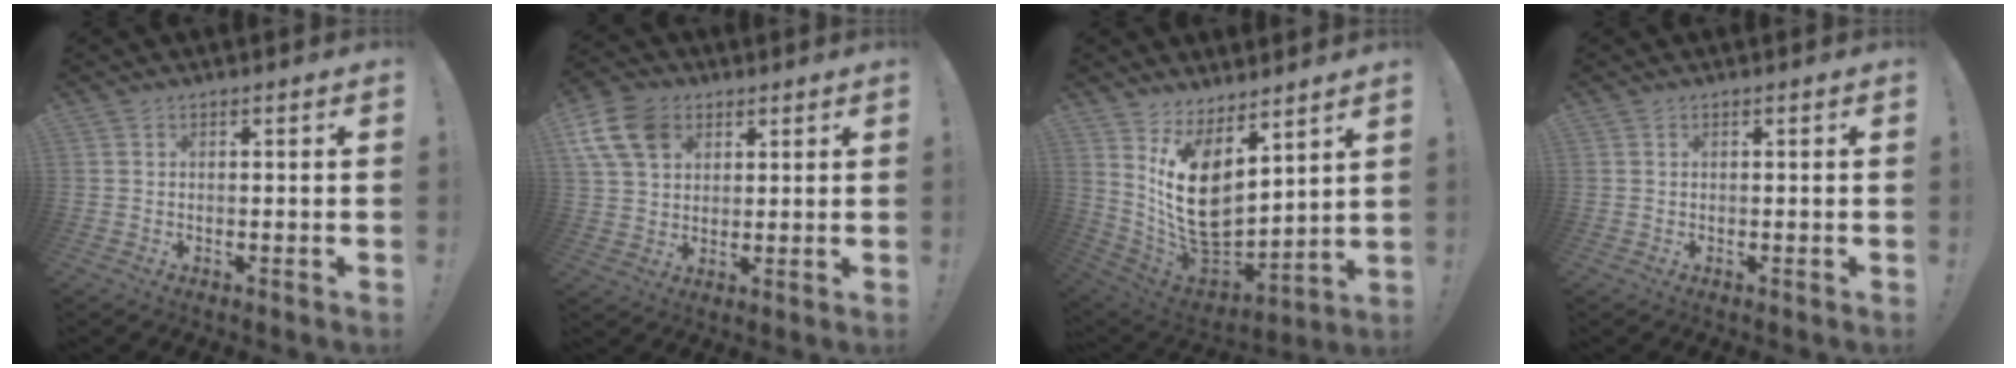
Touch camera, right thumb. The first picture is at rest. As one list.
[{"total": 12.4, "force": [5.4, 8.8, 6.8], "torque": [-0.132, -0.024, 0.106]}, {"total": 16.7, "force": [5.2, 10.6, 11.8], "torque": [-0.232, -0.061, 0.104]}, {"total": 0.0}]